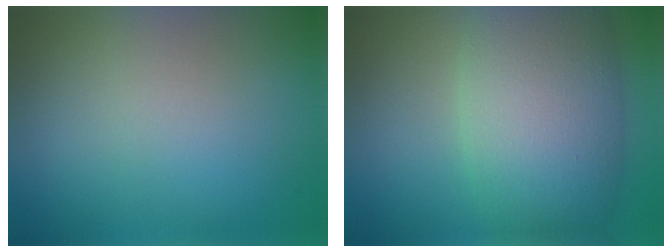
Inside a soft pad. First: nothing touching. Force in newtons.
{"total": 10.1, "press": 10.1, "slide": 0.4}